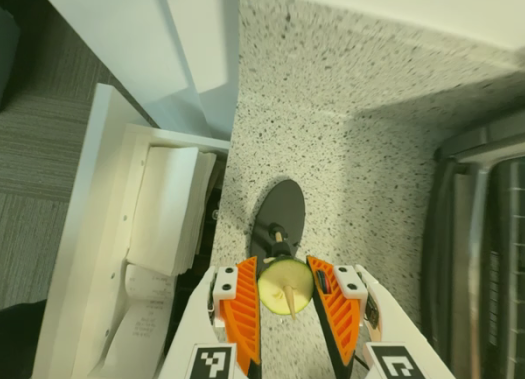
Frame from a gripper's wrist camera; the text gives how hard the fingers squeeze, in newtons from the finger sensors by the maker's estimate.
{"total": 9.8, "left": 9.7, "right": 10.0}